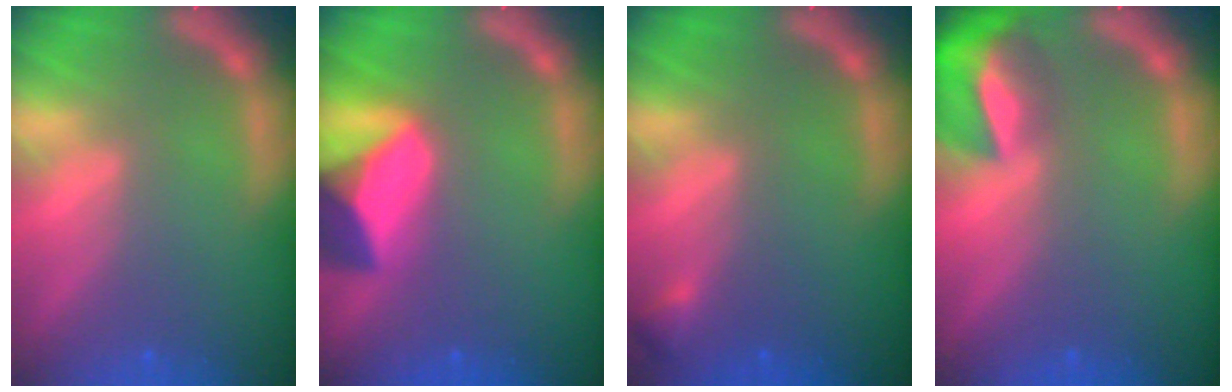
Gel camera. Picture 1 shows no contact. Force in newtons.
{"total": 8.9}
{"total": 0.9}
{"total": 7.4}